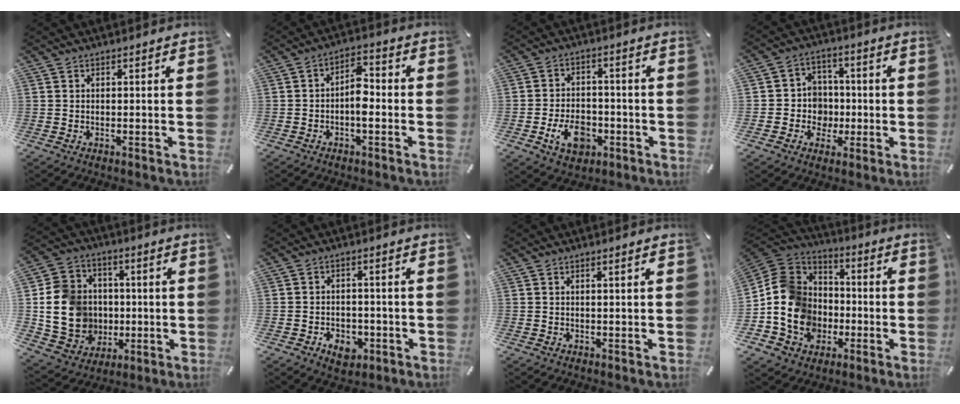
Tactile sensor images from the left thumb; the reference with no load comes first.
{"total": 6.1, "force": [-1.4, 3.0, 5.1], "torque": [-0.078, 0.016, -0.027]}
{"total": 8.5, "force": [-3.1, 5.6, 5.6], "torque": [-0.112, 0.007, -0.055]}
{"total": 7.7, "force": [-1.1, 7.6, 0.4], "torque": [-0.012, 0.008, -0.014]}
{"total": 15.6, "force": [-0.2, 14.2, 6.4], "torque": [-0.142, 0.010, 0.004]}
{"total": 5.7, "force": [-2.6, 4.3, 2.7], "torque": [-0.046, 0.008, -0.046]}
{"total": 1.1, "force": [0.3, -0.1, 1.0], "torque": [-0.017, -0.002, 0.005]}
{"total": 16.0, "force": [-4.7, 14.1, 5.9], "torque": [-0.132, 0.029, -0.082]}